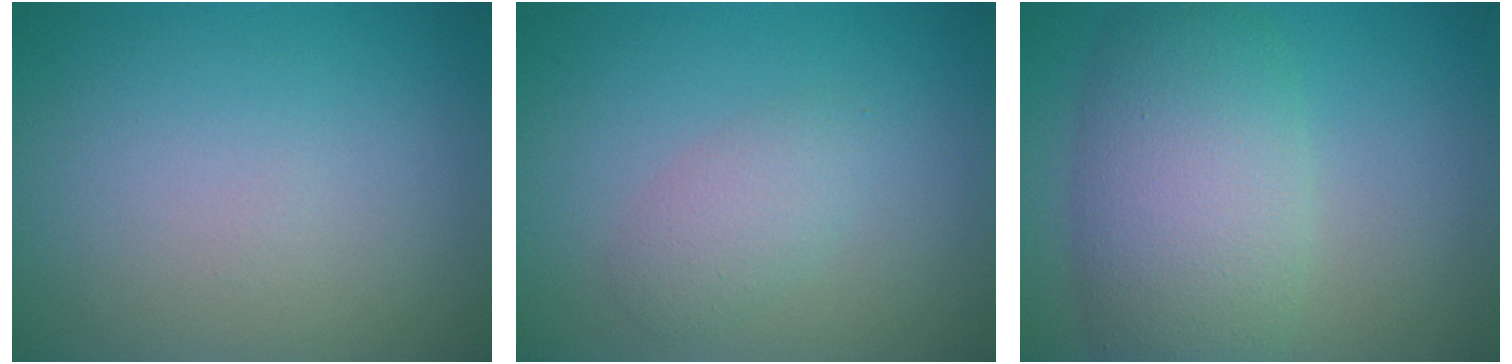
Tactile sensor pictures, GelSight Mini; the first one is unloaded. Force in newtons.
{"total": 2.2, "press": 2.2, "slide": 0.0}
{"total": 7.9, "press": 7.9, "slide": 0.4}